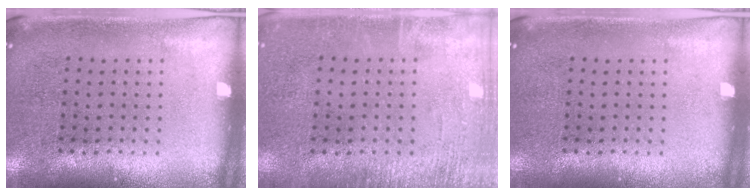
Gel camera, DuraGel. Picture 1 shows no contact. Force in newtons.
{"total": 1.9, "press": 1.9, "slide": 0.2}
{"total": 0.0}